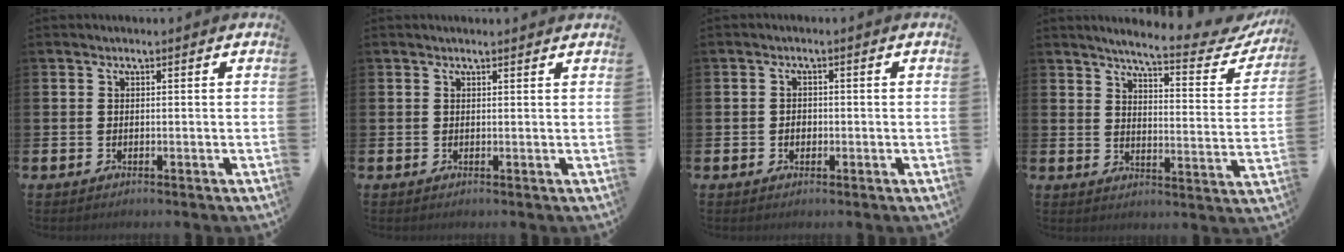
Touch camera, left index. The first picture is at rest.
{"total": 0.7, "force": [0.7, -0.1, 0.1], "torque": [0.006, -0.005, 0.011]}
{"total": 1.4, "force": [-0.3, 1.1, 0.7], "torque": [-0.005, 0.002, -0.010]}
{"total": 5.8, "force": [5.2, 0.4, 2.4], "torque": [-0.058, -0.041, 0.080]}